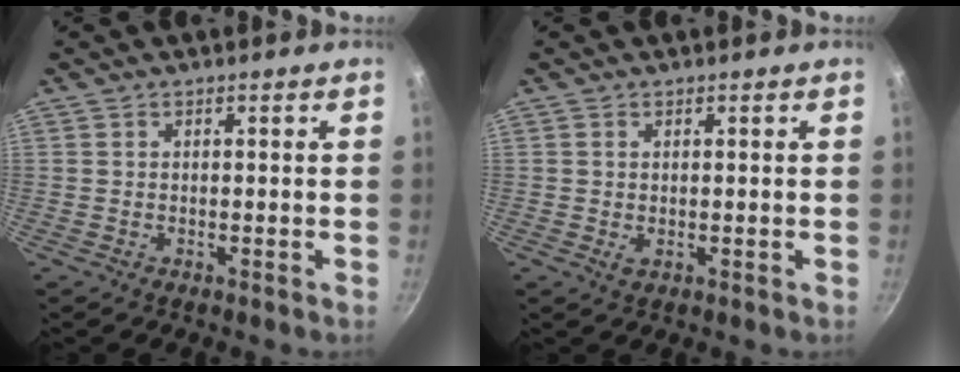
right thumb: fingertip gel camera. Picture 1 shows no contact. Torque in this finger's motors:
{"motor_torque": [-0.31, 0.18, 0.06, 0.33, -0.01]}